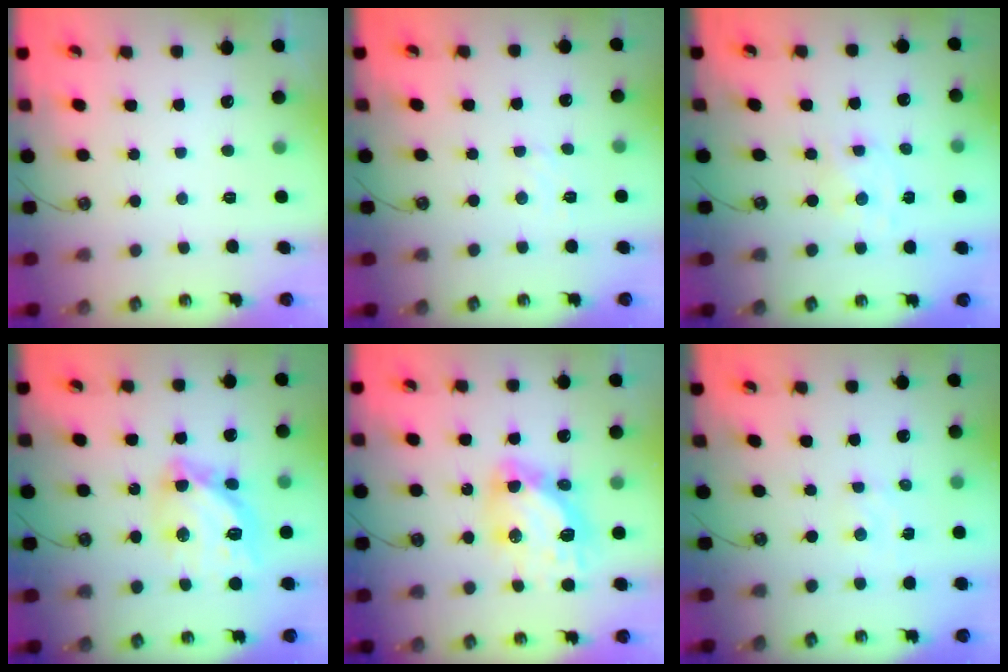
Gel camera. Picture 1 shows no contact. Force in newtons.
{"total": 3.5, "press": 3.4, "slide": 0.6}
{"total": 0.9, "press": 0.8, "slide": 0.1}
{"total": 13.2, "press": 13.1, "slide": 1.1}
{"total": 12.9, "press": 12.8, "slide": 1.3}
{"total": 1.5, "press": 1.5, "slide": 0.2}